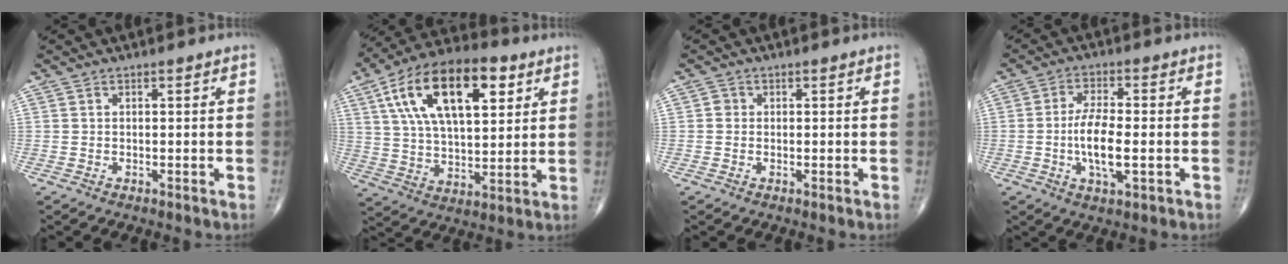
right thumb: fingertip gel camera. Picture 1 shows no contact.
{"total": 21.9, "force": [8.4, 10.6, 17.3], "torque": [-0.286, -0.005, 0.141]}
{"total": 1.0, "force": [0.0, 1.0, 0.3], "torque": [0.000, 0.003, -0.002]}
{"total": 8.4, "force": [-1.3, 2.9, 7.8], "torque": [-0.154, 0.002, -0.026]}